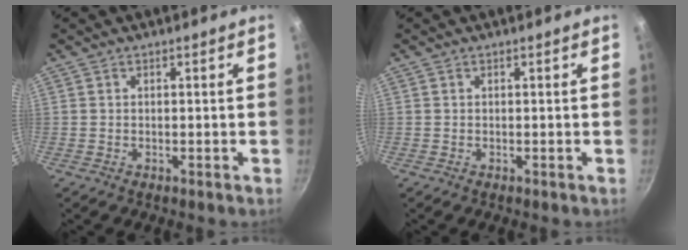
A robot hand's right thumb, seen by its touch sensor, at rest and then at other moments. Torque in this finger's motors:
{"motor_torque": [0.00, 0.00, -0.01, 0.00, 0.00]}